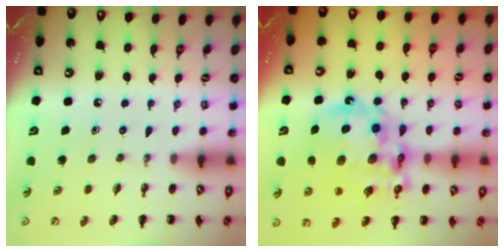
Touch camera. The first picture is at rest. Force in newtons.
{"total": 19.7, "press": 19.1, "slide": 4.8}